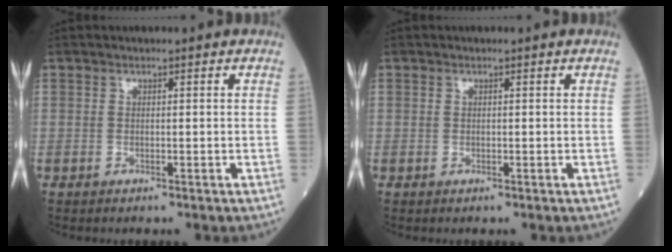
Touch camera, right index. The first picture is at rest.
{"total": 0.0}